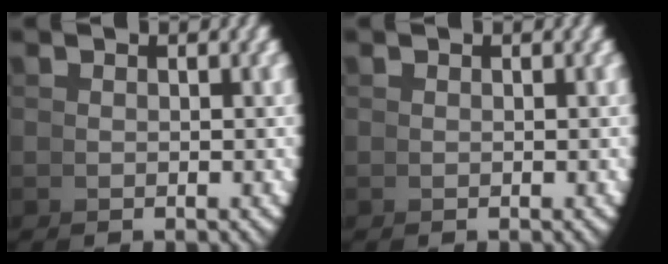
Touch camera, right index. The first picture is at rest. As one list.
[{"total": 0.0}]